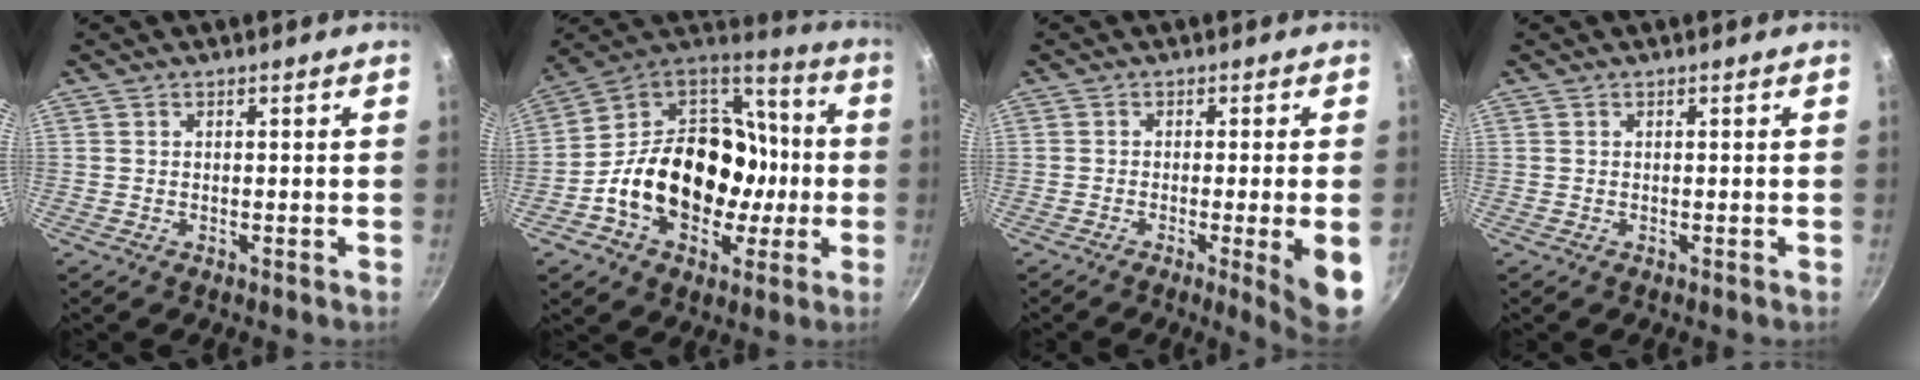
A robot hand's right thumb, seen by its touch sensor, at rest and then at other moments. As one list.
[{"total": 25.4, "force": [-4.2, 19.1, 16.3], "torque": [-0.245, 0.059, -0.061]}, {"total": 7.8, "force": [-2.1, 0.3, 7.5], "torque": [-0.102, -0.001, -0.027]}, {"total": 0.0}]